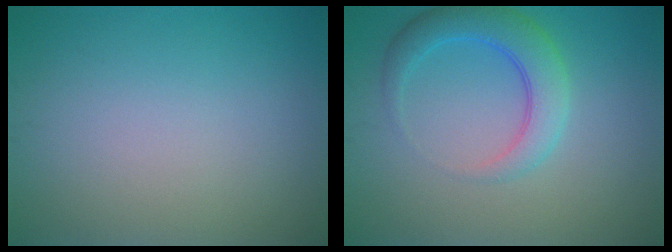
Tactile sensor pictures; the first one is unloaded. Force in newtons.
{"total": 4.1, "press": 4.1, "slide": 0.2}